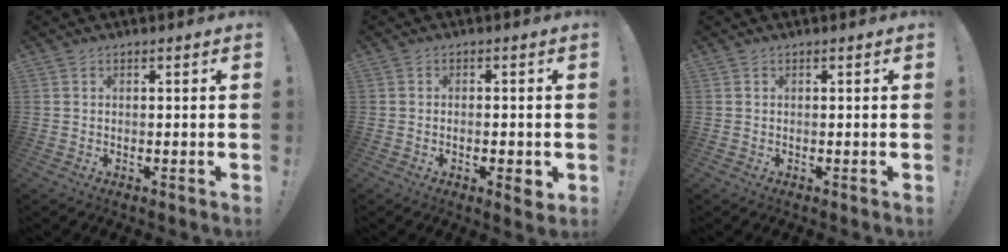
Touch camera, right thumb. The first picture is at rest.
{"total": 3.9, "force": [-1.3, 1.3, 3.5], "torque": [-0.041, 0.000, -0.020]}
{"total": 0.0}